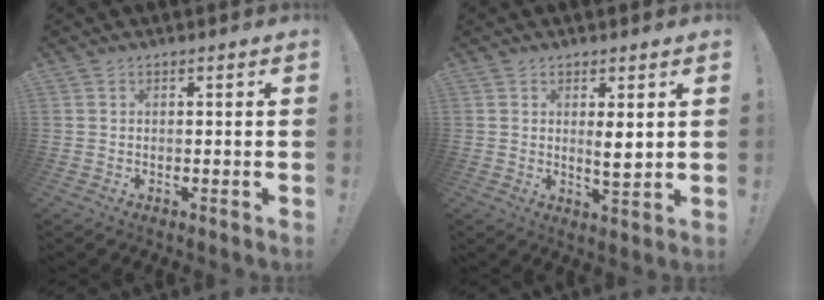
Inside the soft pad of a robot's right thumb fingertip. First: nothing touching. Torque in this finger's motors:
{"motor_torque": [-0.17, 0.22, 0.26, 0.02, 0.06]}